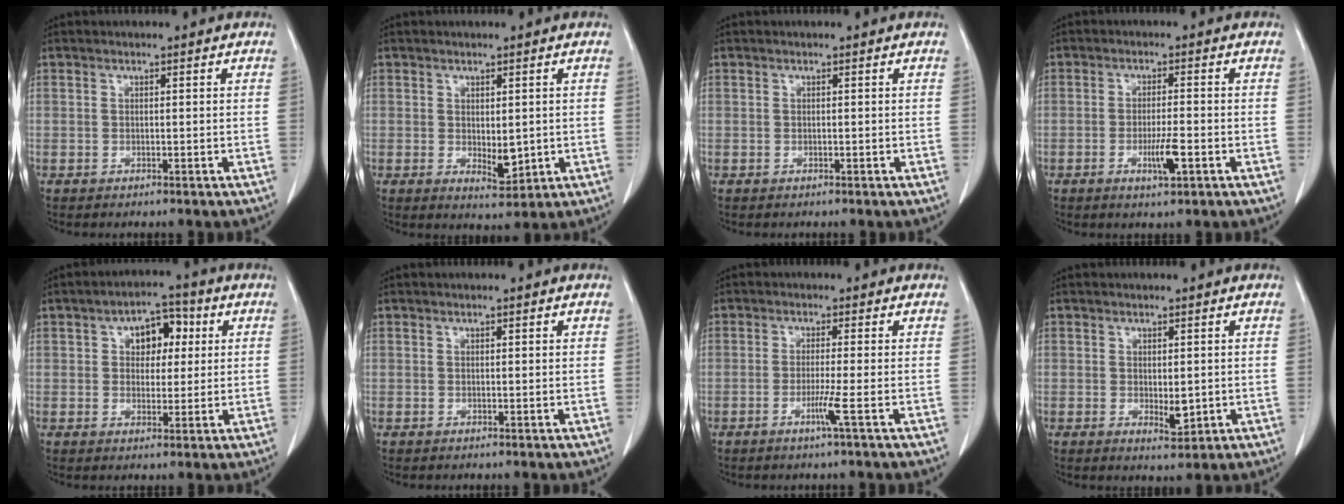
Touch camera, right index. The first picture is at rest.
{"total": 3.7, "force": [-0.1, 1.8, 3.2], "torque": [-0.047, -0.011, 0.009]}
{"total": 0.0}
{"total": 4.3, "force": [-1.6, 0.4, 3.9], "torque": [-0.073, -0.005, -0.027]}
{"total": 6.4, "force": [1.8, 4.0, 4.7], "torque": [-0.064, 0.022, 0.028]}
{"total": 0.6, "force": [0.3, 0.1, 0.5], "torque": [-0.008, 0.000, 0.005]}
{"total": 2.9, "force": [-1.2, -1.0, 2.5], "torque": [-0.052, -0.007, -0.024]}
{"total": 2.8, "force": [-0.2, 1.3, 2.5], "torque": [-0.037, -0.008, 0.005]}